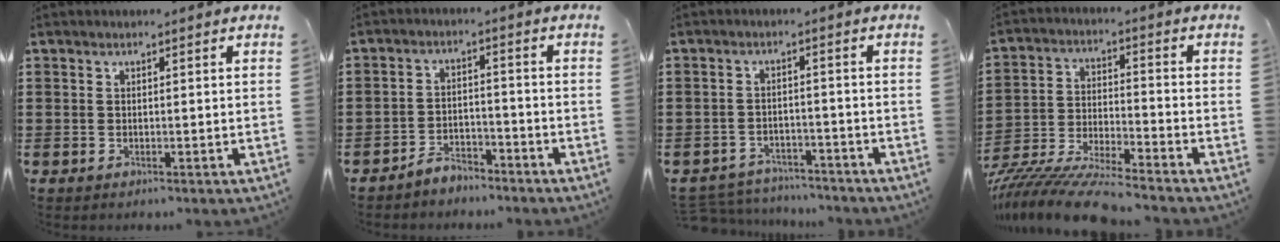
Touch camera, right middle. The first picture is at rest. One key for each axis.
{"total": 3.7, "fx": -3.6, "fy": 0.9, "fz": 0.3, "tx": -0.010, "ty": 0.007, "tz": -0.075}
{"total": 3.6, "fx": -3.5, "fy": 0.7, "fz": 0.0, "tx": -0.007, "ty": 0.003, "tz": -0.075}
{"total": 9.4, "fx": -9.0, "fy": 0.2, "fz": 2.7, "tx": -0.050, "ty": 0.005, "tz": -0.179}